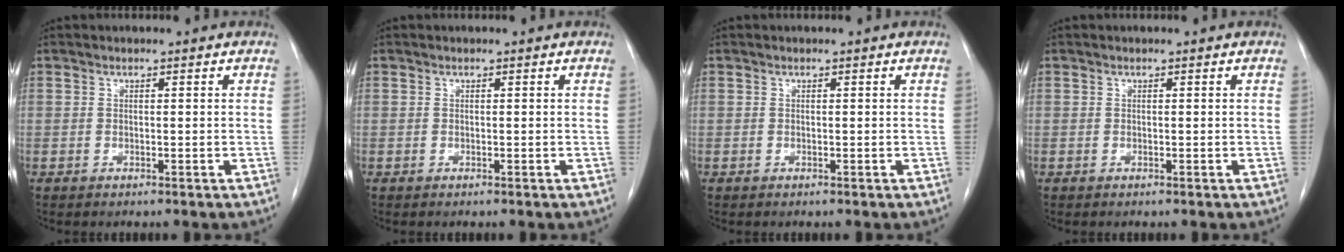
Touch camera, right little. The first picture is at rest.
{"total": 0.0}
{"total": 0.0}
{"total": 0.0}